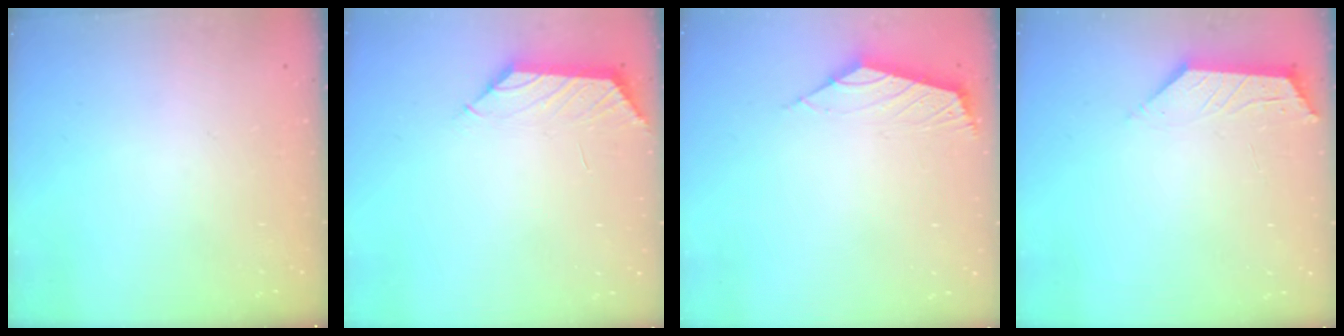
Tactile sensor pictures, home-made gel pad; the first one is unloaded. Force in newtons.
{"total": 1.2, "press": 1.1, "slide": 0.6}
{"total": 2.8, "press": 2.7, "slide": 0.6}
{"total": 2.0, "press": 1.9, "slide": 0.4}